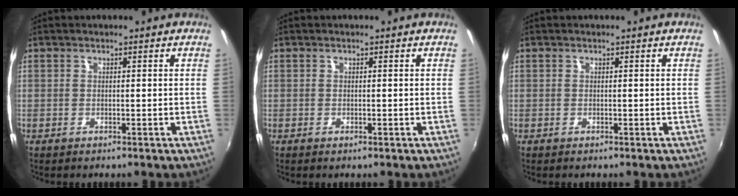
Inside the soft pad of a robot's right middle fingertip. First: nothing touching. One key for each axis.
{"total": 0.0}
{"total": 0.0}